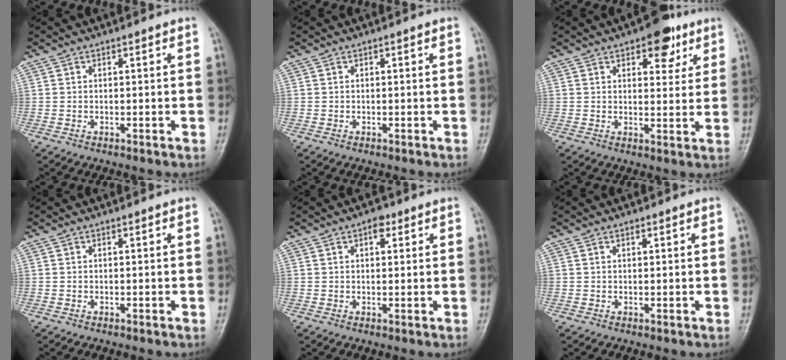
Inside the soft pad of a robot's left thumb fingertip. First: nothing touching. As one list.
[{"total": 0.0}, {"total": 7.7, "force": [4.3, 4.0, 4.9], "torque": [-0.031, -0.016, 0.052]}, {"total": 0.0}, {"total": 2.6, "force": [1.3, 1.5, 1.7], "torque": [-0.012, -0.002, 0.017]}, {"total": 0.6, "force": [0.5, 0.3, 0.3], "torque": [-0.004, -0.003, 0.008]}]